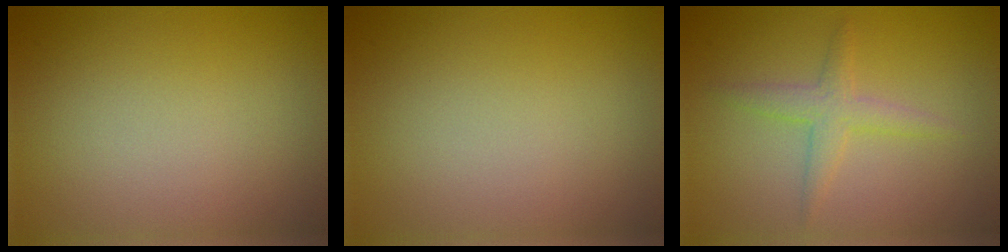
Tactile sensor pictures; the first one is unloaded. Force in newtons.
{"total": 0.0}
{"total": 2.2, "press": 2.2, "slide": 0.1}